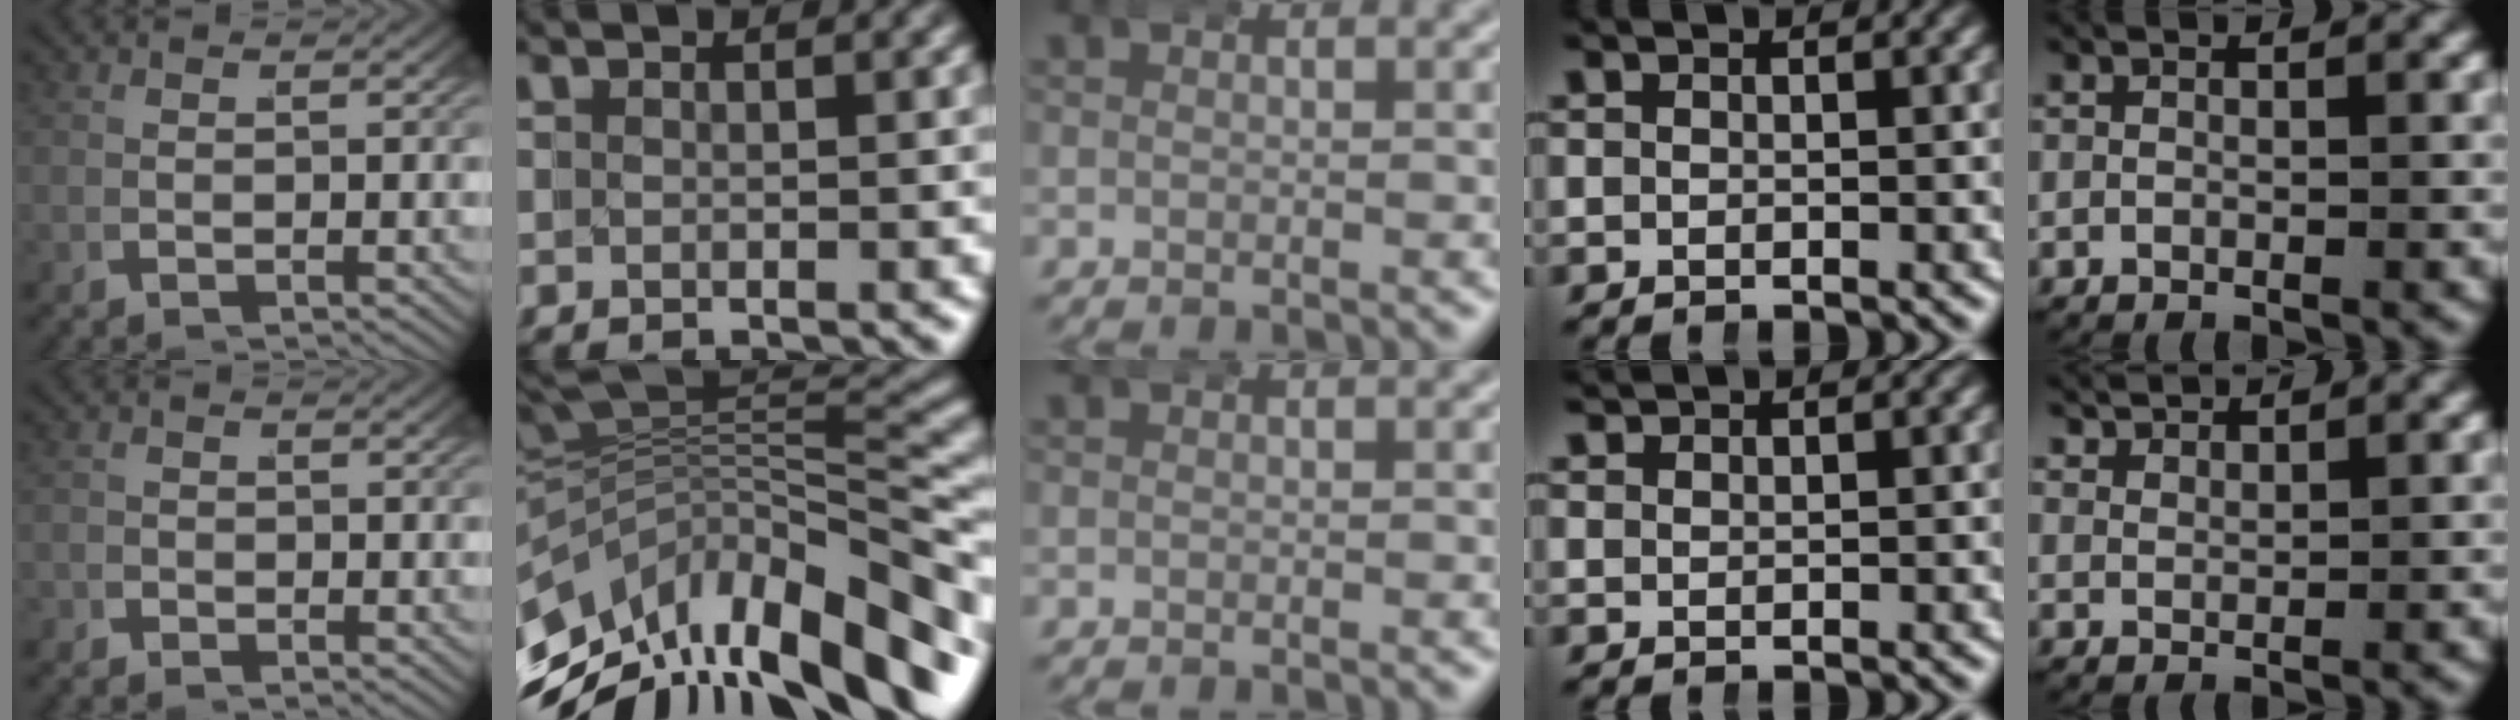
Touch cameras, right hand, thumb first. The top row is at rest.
{"thumb": {"total": 1.0, "force": [-0.8, 0.6, -0.2], "torque": [0.010, -0.001, -0.022]}, "index": {"total": 12.4, "force": [-4.9, 7.7, 8.5], "torque": [-0.164, -0.028, -0.069]}, "ring": {"total": 1.7, "force": [1.5, -0.9, -0.3], "torque": [0.017, 0.001, 0.034]}, "little": {"total": 2.0, "force": [1.9, 0.5, 0.3], "torque": [-0.007, 0.000, 0.038]}}